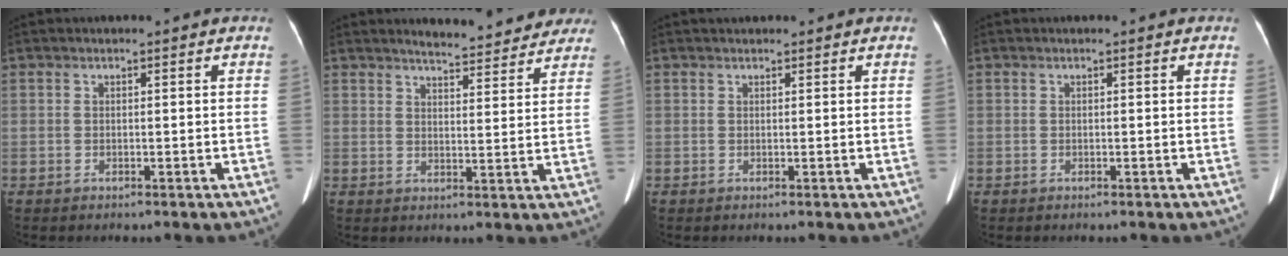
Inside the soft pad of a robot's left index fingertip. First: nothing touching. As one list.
[{"total": 11.0, "force": [10.3, 2.0, 3.3], "torque": [-0.027, -0.004, 0.117]}, {"total": 1.4, "force": [1.2, 0.6, 0.4], "torque": [-0.008, 0.021, 0.018]}, {"total": 0.0}]